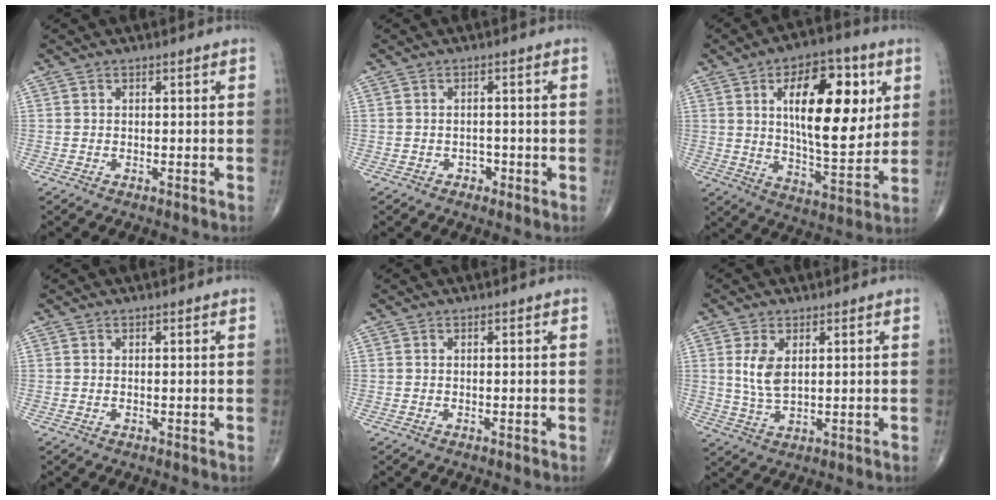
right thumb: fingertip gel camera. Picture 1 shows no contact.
{"total": 1.6, "force": [-0.8, 1.2, 0.5], "torque": [0.000, 0.005, -0.014]}
{"total": 20.6, "force": [5.6, 9.4, 17.4], "torque": [-0.225, -0.025, 0.088]}
{"total": 0.0}
{"total": 0.0}
{"total": 5.8, "force": [1.5, 3.0, 4.7], "torque": [-0.092, -0.010, 0.036]}